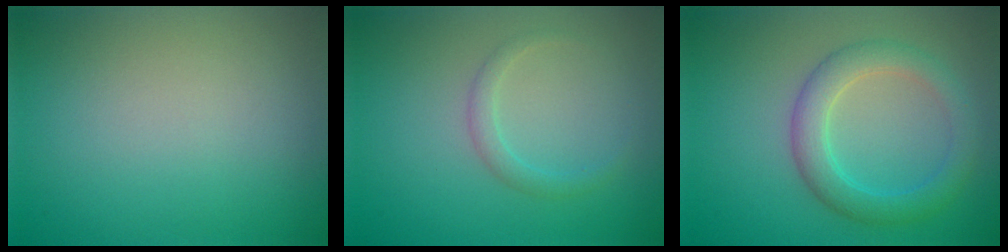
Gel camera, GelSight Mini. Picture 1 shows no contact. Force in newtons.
{"total": 1.4, "press": 1.4, "slide": 0.0}
{"total": 3.9, "press": 3.9, "slide": 0.1}